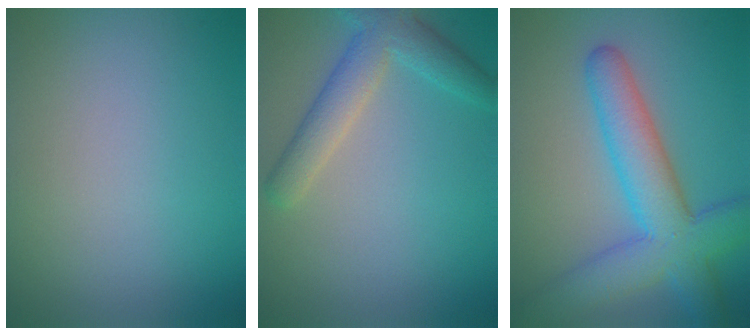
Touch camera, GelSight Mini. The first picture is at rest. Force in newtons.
{"total": 4.2, "press": 4.2, "slide": 0.2}
{"total": 7.7, "press": 7.7, "slide": 0.5}